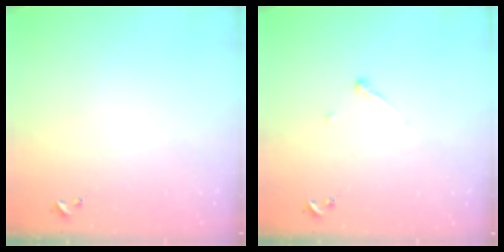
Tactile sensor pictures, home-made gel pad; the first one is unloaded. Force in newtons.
{"total": 3.4, "press": 3.4, "slide": 0.4}